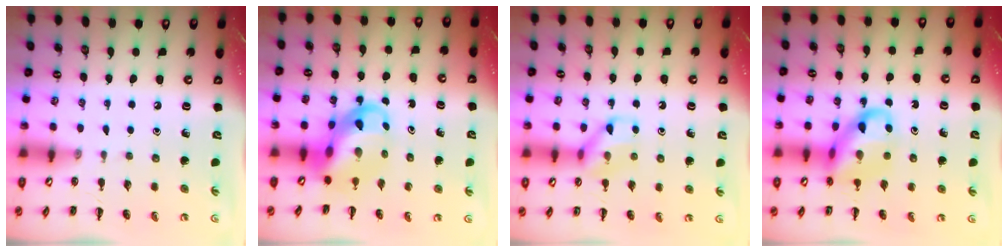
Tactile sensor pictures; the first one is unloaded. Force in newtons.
{"total": 9.1, "press": 8.7, "slide": 2.7}
{"total": 10.7, "press": 10.7, "slide": 1.0}
{"total": 13.6, "press": 13.1, "slide": 3.4}